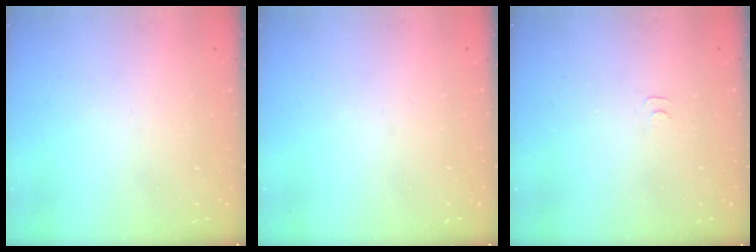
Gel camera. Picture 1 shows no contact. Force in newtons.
{"total": 0.0}
{"total": 3.1, "press": 3.1, "slide": 0.4}